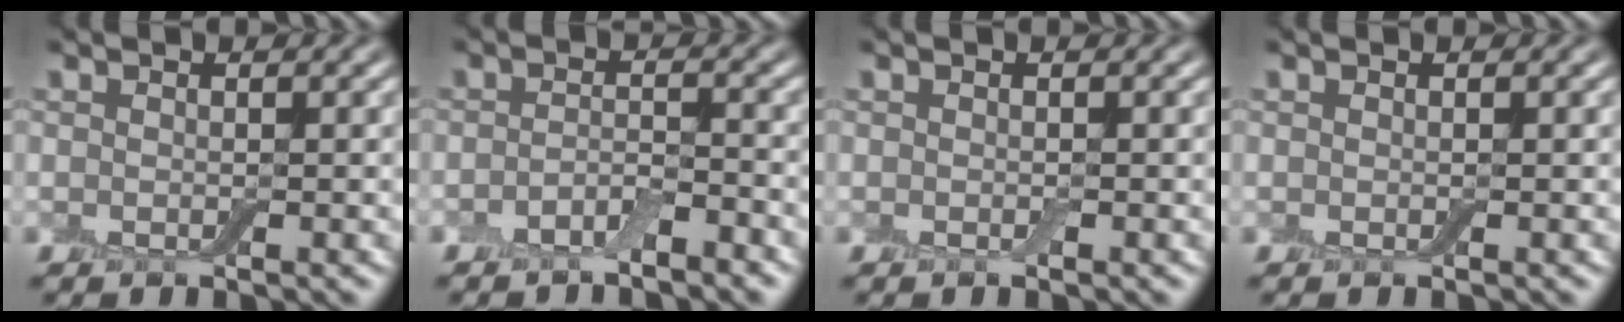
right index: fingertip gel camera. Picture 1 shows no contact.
{"total": 2.1, "force": [-1.5, 0.6, 1.3], "torque": [-0.026, 0.004, -0.033]}
{"total": 0.0}
{"total": 0.0}